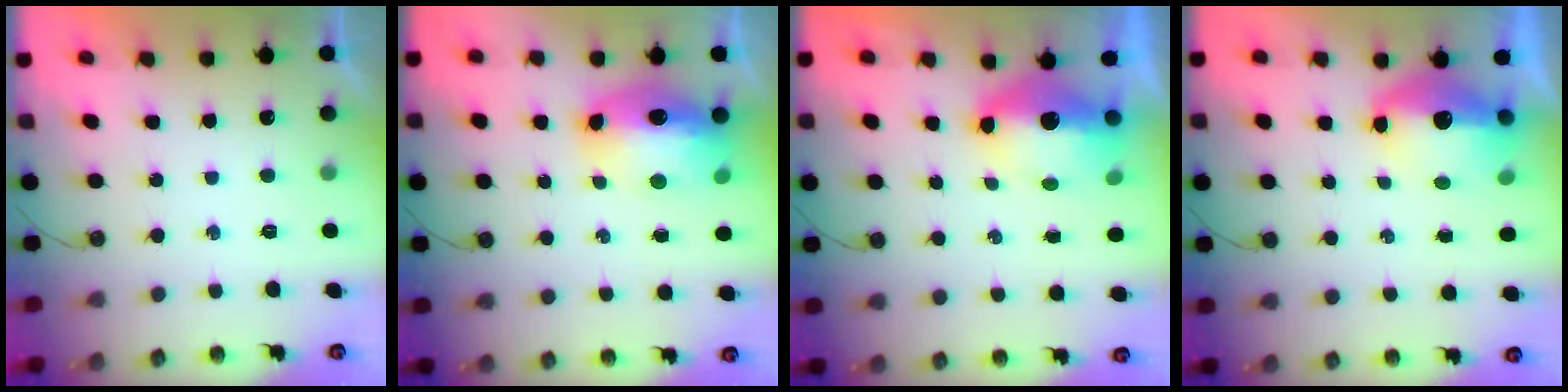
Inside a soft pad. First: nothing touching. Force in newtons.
{"total": 15.8, "press": 15.7, "slide": 1.6}
{"total": 10.3, "press": 9.7, "slide": 3.5}
{"total": 11.5, "press": 11.4, "slide": 1.3}